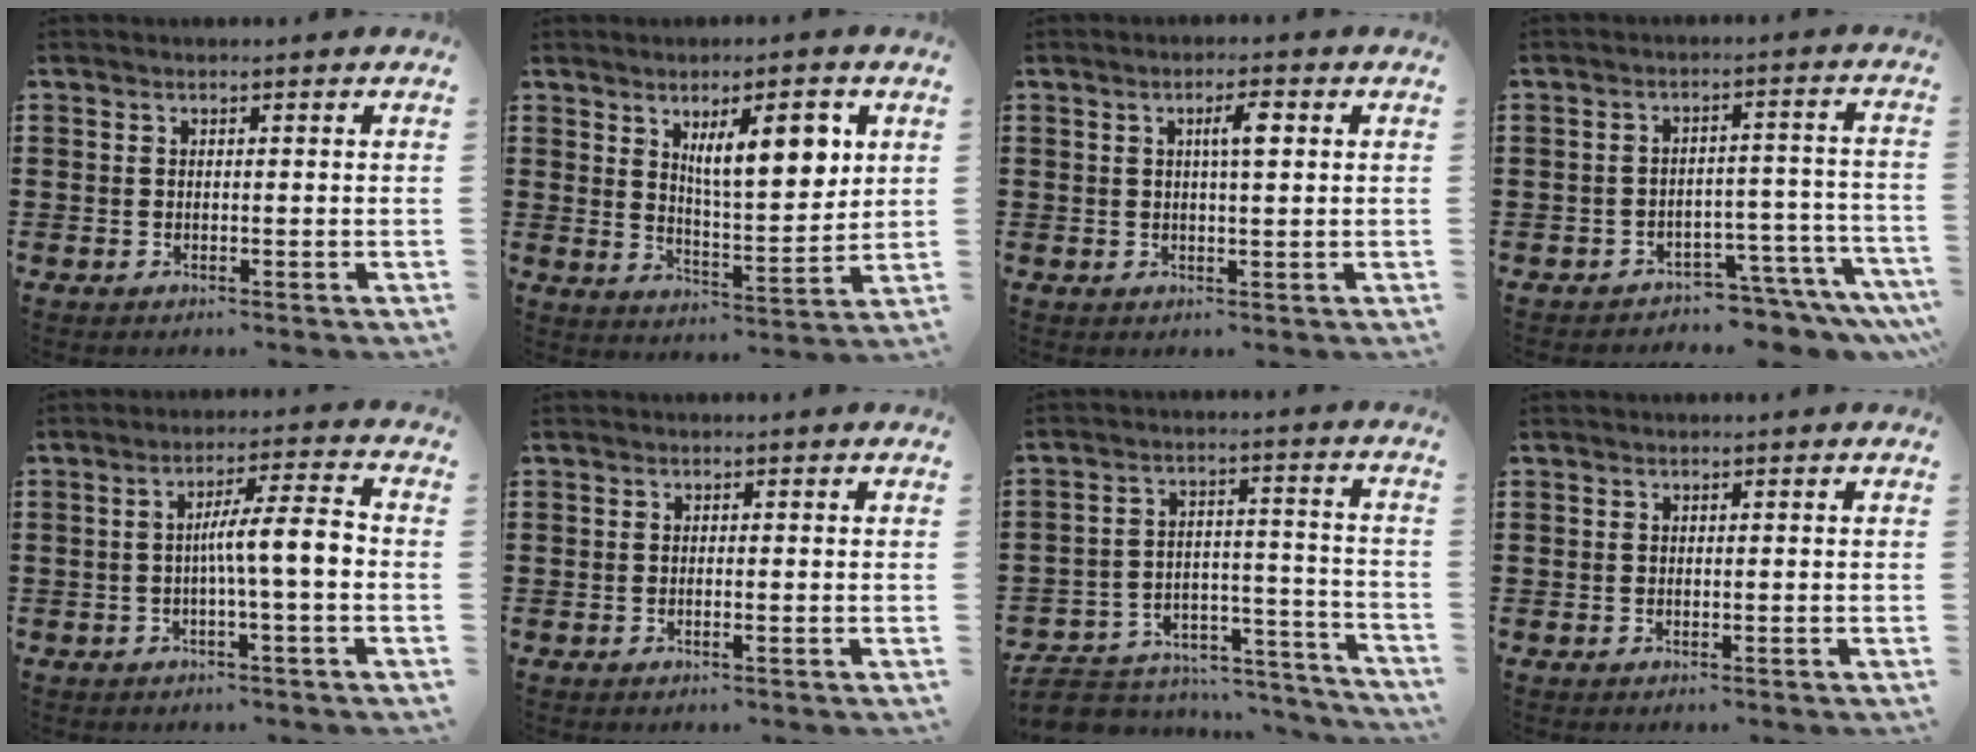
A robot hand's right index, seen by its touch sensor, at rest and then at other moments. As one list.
[{"total": 9.5, "force": [4.1, 3.2, 8.0], "torque": [-0.131, -0.004, 0.063]}, {"total": 3.6, "force": [0.9, 0.8, 3.4], "torque": [-0.051, 0.003, 0.008]}, {"total": 4.4, "force": [-4.1, 0.9, 1.3], "torque": [-0.024, 0.008, -0.082]}, {"total": 6.9, "force": [-0.7, 0.8, 6.9], "torque": [-0.125, 0.005, -0.018]}, {"total": 0.6, "force": [-0.2, -0.1, 0.5], "torque": [-0.009, -0.002, -0.004]}, {"total": 5.5, "force": [-5.0, 2.0, 1.0], "torque": [-0.025, 0.010, -0.101]}, {"total": 0.0}]